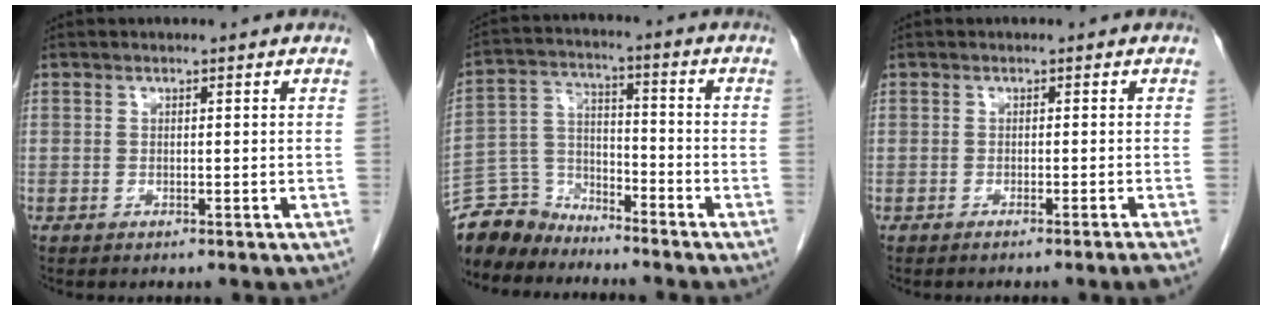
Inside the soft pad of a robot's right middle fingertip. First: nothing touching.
{"total": 8.5, "force": [-8.0, 2.8, 0.0], "torque": [-0.006, 0.016, -0.159]}
{"total": 2.6, "force": [-1.9, -0.9, 1.5], "torque": [-0.017, 0.003, -0.028]}